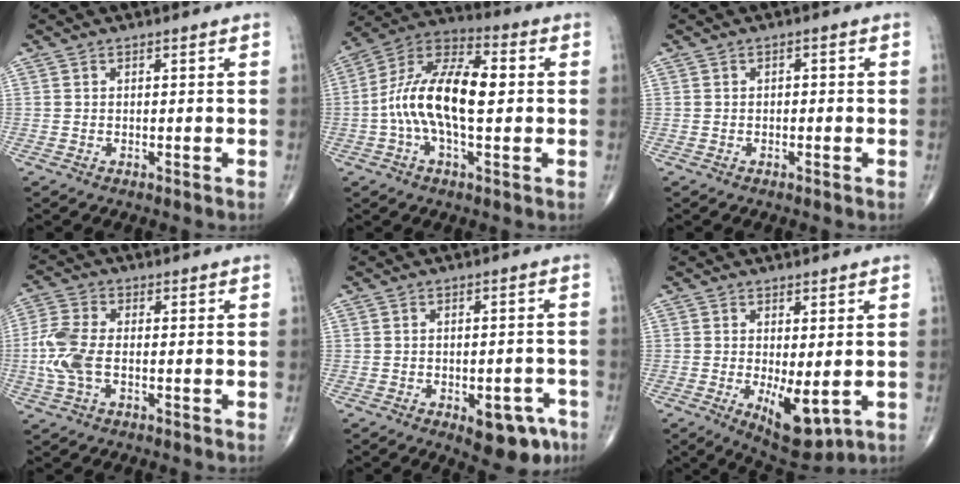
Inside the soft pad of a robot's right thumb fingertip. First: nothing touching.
{"total": 16.2, "force": [-0.1, 7.2, 14.5], "torque": [-0.270, 0.034, -0.011]}
{"total": 0.8, "force": [-0.1, 0.5, 0.5], "torque": [0.001, 0.003, -0.007]}
{"total": 7.7, "force": [-1.2, 4.1, 6.4], "torque": [-0.167, 0.012, -0.027]}
{"total": 8.8, "force": [-4.6, 4.2, 6.2], "torque": [-0.050, 0.022, -0.051]}
{"total": 8.3, "force": [-1.6, 3.3, 7.4], "torque": [-0.105, -0.022, -0.010]}